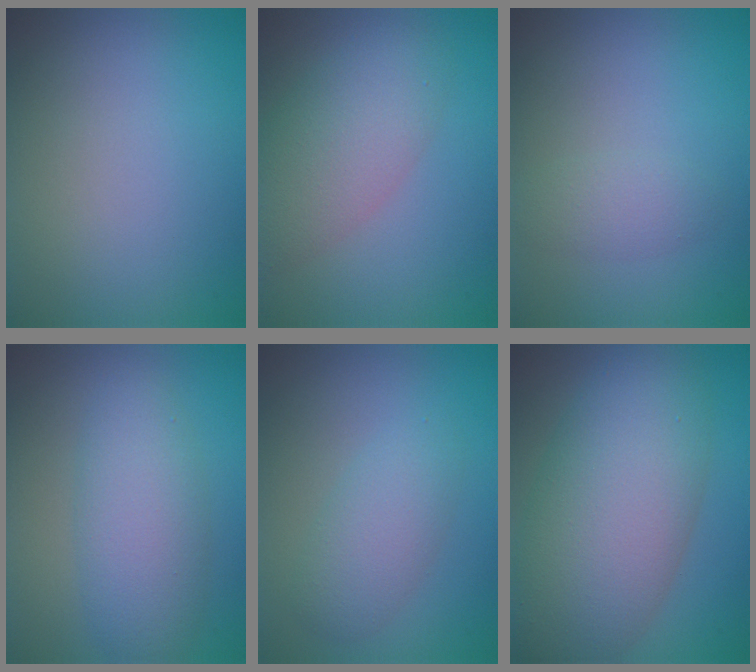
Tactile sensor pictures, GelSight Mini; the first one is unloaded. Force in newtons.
{"total": 5.3, "press": 5.3, "slide": 0.5}
{"total": 1.7, "press": 1.7, "slide": 0.0}
{"total": 4.8, "press": 4.8, "slide": 0.2}
{"total": 3.1, "press": 3.1, "slide": 0.2}
{"total": 10.5, "press": 10.5, "slide": 0.6}